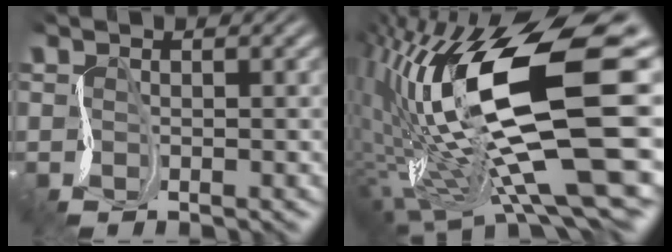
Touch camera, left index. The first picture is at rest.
{"total": 13.5, "force": [-0.1, 4.3, 12.8], "torque": [-0.264, 0.013, 0.002]}